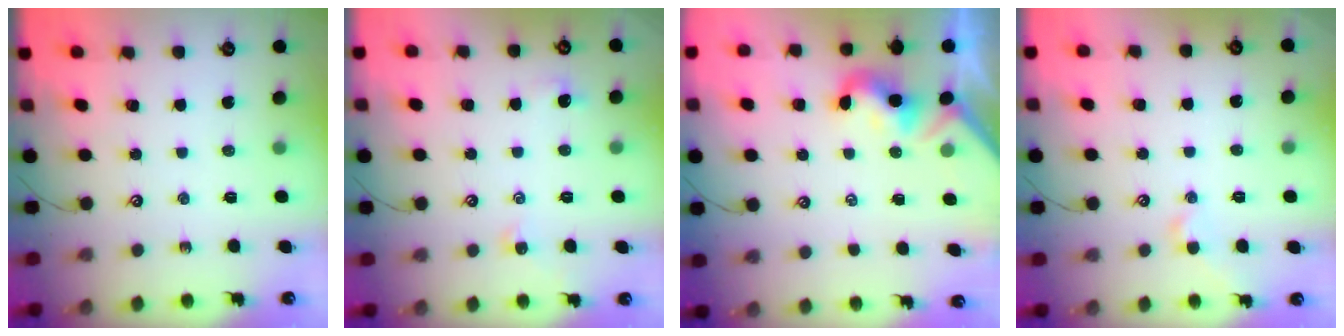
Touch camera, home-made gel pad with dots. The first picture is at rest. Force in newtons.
{"total": 1.0, "press": 0.9, "slide": 0.5}
{"total": 1.4, "press": 1.2, "slide": 0.7}
{"total": 1.2, "press": 1.1, "slide": 0.4}